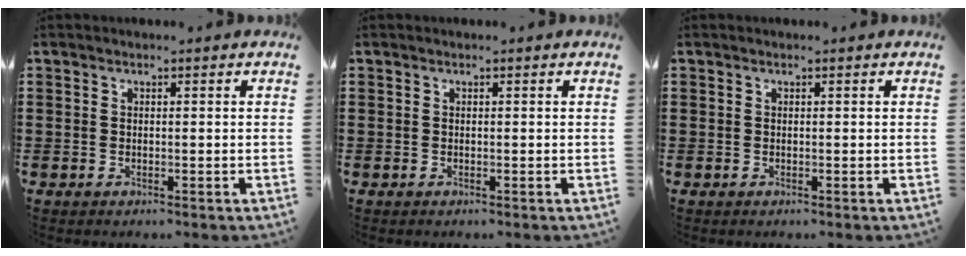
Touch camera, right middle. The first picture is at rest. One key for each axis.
{"total": 0.0}
{"total": 0.0}